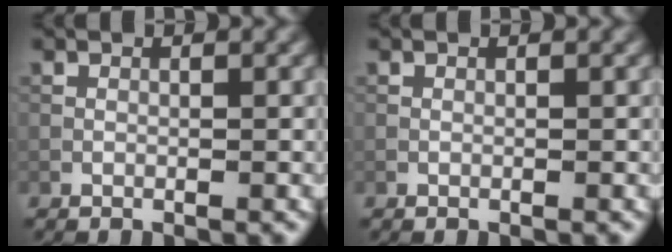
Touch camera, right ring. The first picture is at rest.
{"total": 0.0}